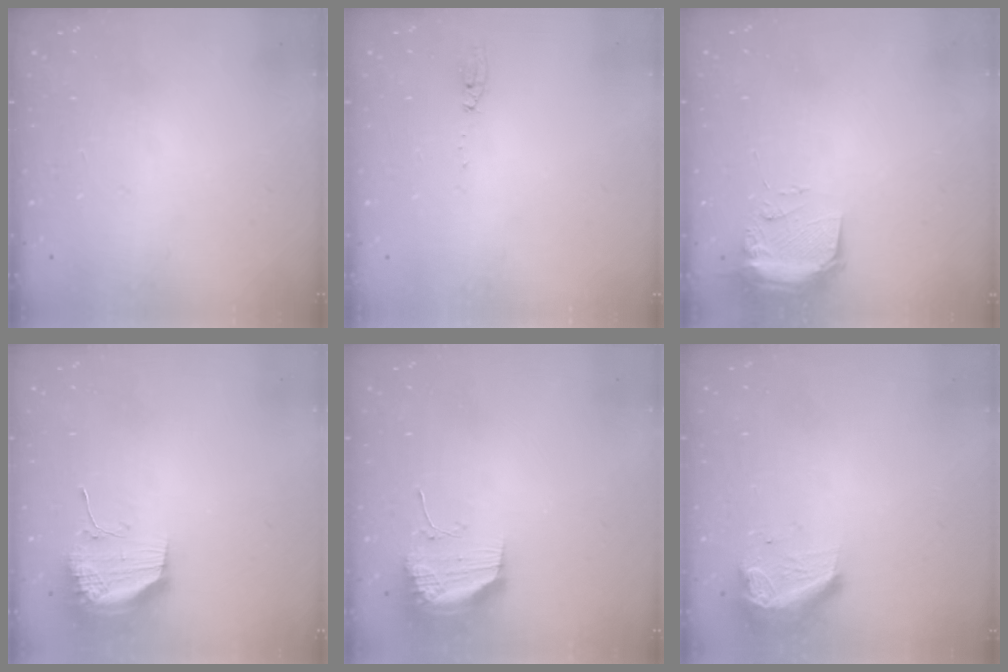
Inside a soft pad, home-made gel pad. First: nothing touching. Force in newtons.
{"total": 4.1, "press": 4.1, "slide": 0.4}
{"total": 11.0, "press": 9.6, "slide": 5.4}
{"total": 17.9, "press": 13.8, "slide": 11.4}
{"total": 17.0, "press": 13.3, "slide": 10.6}
{"total": 9.6, "press": 9.5, "slide": 0.6}